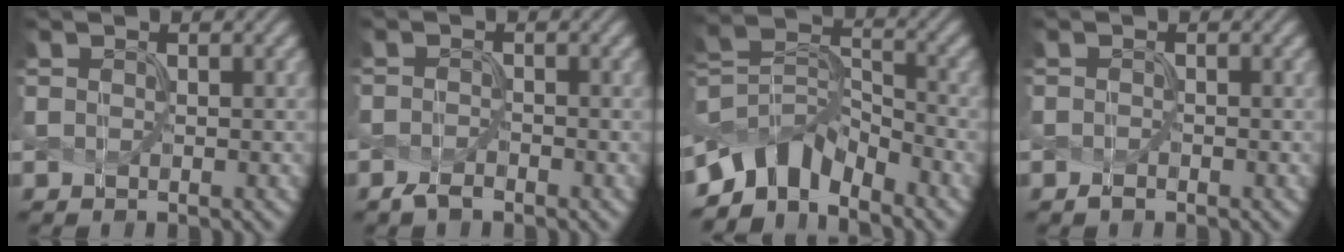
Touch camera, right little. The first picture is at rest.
{"total": 1.3, "force": [-1.2, 0.3, 0.5], "torque": [-0.016, 0.001, -0.020]}
{"total": 5.9, "force": [-5.0, 2.7, 1.7], "torque": [-0.024, 0.003, -0.100]}
{"total": 0.5, "force": [-0.5, 0.2, 0.0], "torque": [-0.002, 0.001, -0.003]}